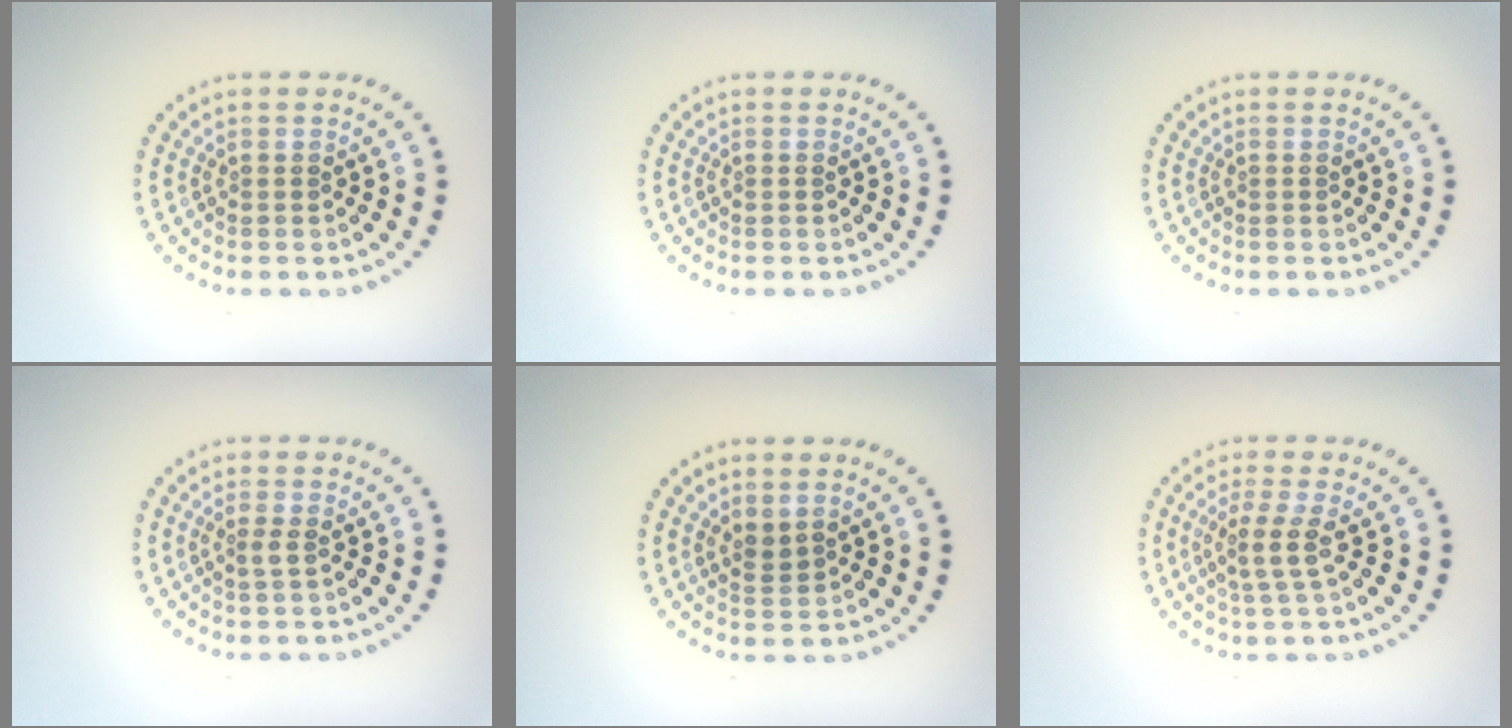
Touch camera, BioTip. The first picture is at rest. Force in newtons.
{"total": 0.0}
{"total": 0.0}
{"total": 0.9, "press": 0.6, "slide": 0.7}
{"total": 1.2, "press": 1.0, "slide": 0.7}
{"total": 2.3, "press": 1.7, "slide": 1.5}